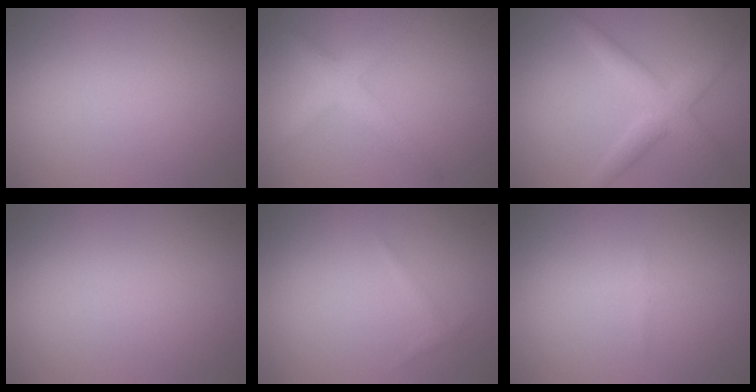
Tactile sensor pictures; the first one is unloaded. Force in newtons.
{"total": 2.9, "press": 2.9, "slide": 0.1}
{"total": 3.5, "press": 3.5, "slide": 0.1}
{"total": 0.0}
{"total": 0.5, "press": 0.5, "slide": 0.1}
{"total": 0.6, "press": 0.6, "slide": 0.0}